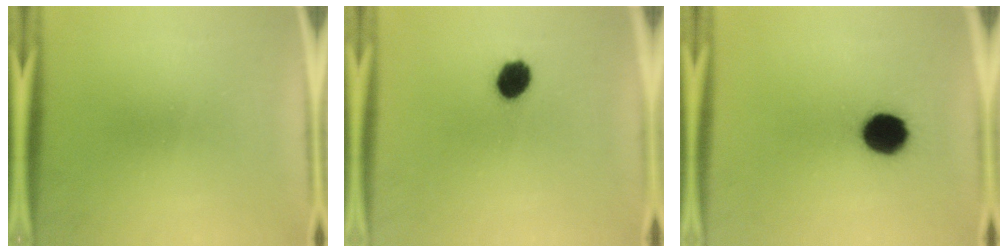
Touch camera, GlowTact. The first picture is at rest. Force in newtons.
{"total": 6.3}
{"total": 10.5}